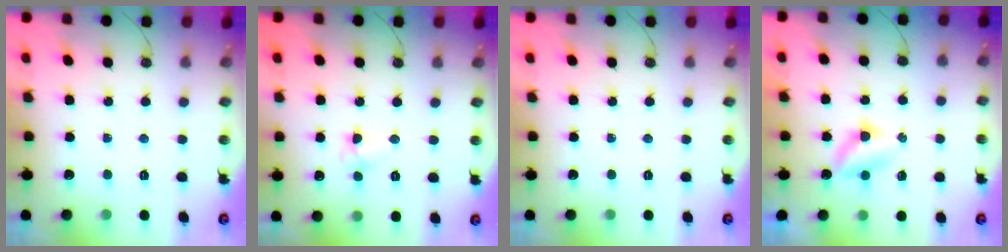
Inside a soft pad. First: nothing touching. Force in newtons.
{"total": 5.7, "press": 5.7, "slide": 0.6}
{"total": 0.0}
{"total": 3.4, "press": 3.4, "slide": 0.5}